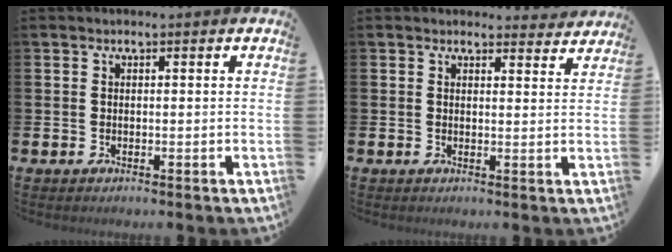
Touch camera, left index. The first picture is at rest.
{"total": 2.5, "force": [2.4, 0.6, 0.0], "torque": [0.014, -0.016, 0.039]}